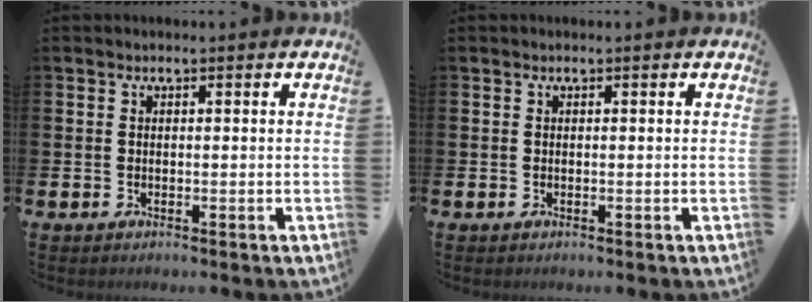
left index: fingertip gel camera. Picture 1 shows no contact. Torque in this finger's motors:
{"motor_torque": [-0.02, 0.02, 0.00, 0.00]}